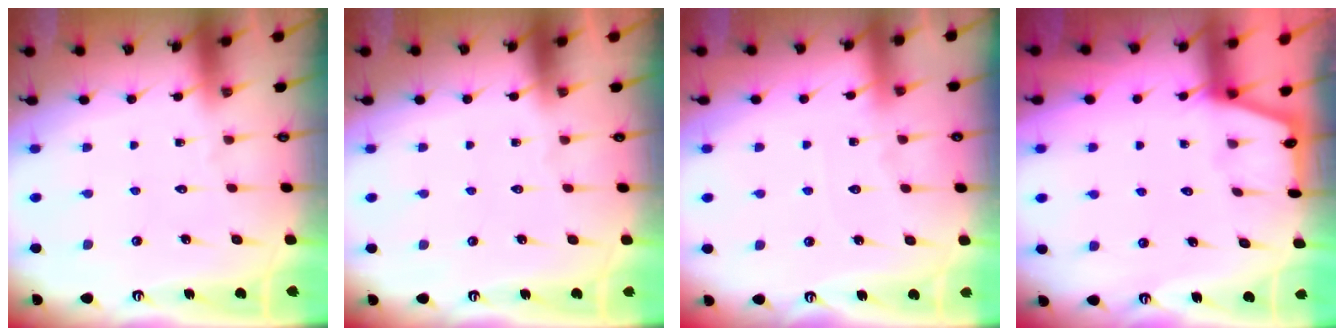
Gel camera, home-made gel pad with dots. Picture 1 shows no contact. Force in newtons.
{"total": 0.0}
{"total": 4.5, "press": 4.4, "slide": 0.7}
{"total": 1.0, "press": 1.0, "slide": 0.2}